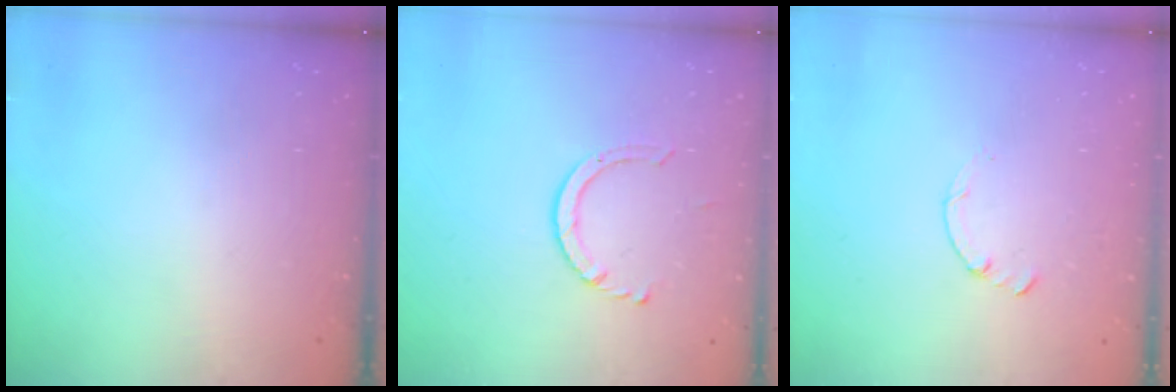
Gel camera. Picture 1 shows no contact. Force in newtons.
{"total": 4.6, "press": 4.5, "slide": 0.5}
{"total": 0.0}